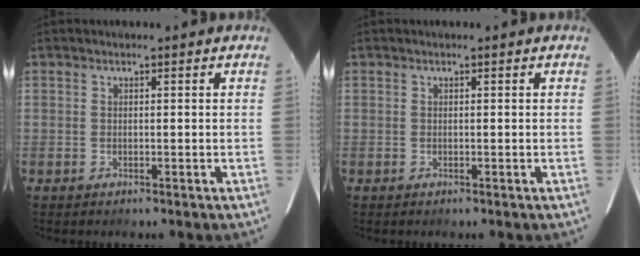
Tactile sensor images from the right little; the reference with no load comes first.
{"total": 0.0}